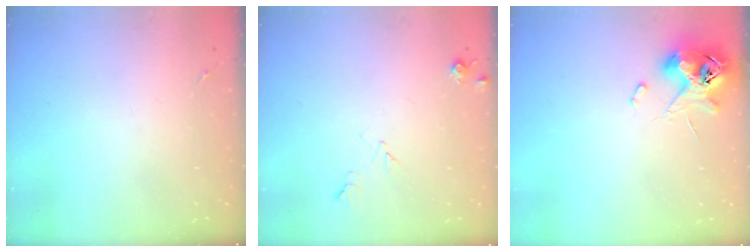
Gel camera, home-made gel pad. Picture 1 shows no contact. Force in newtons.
{"total": 5.8, "press": 5.8, "slide": 0.8}
{"total": 11.8, "press": 11.6, "slide": 1.9}